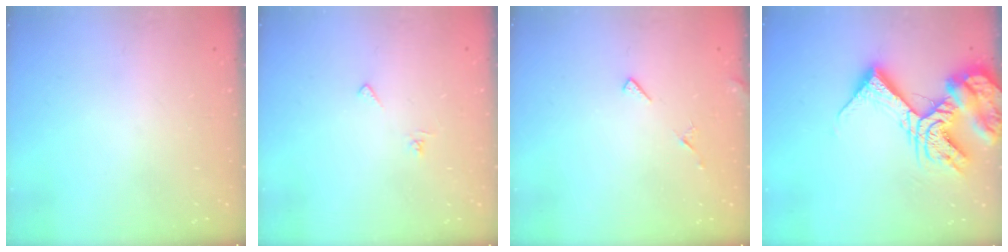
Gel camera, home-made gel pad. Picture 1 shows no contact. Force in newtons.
{"total": 4.3, "press": 4.3, "slide": 0.4}
{"total": 4.7, "press": 4.7, "slide": 0.3}
{"total": 18.1, "press": 18.0, "slide": 2.0}